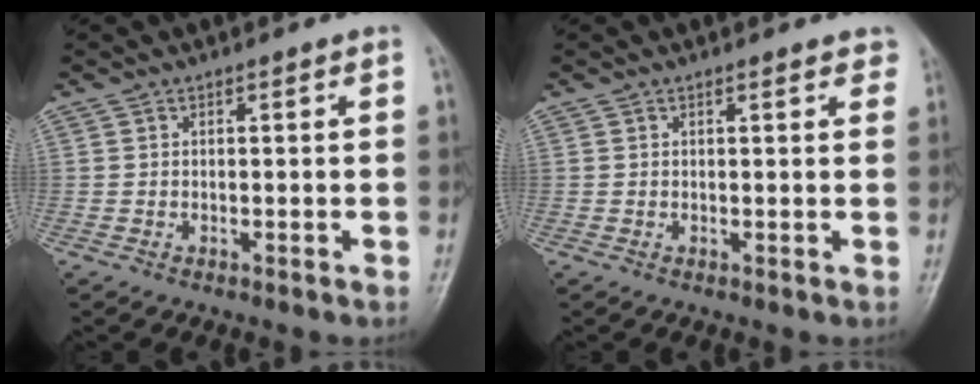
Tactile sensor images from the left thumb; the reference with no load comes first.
{"total": 2.3, "force": [1.7, 0.9, 1.3], "torque": [0.001, 0.000, 0.015]}